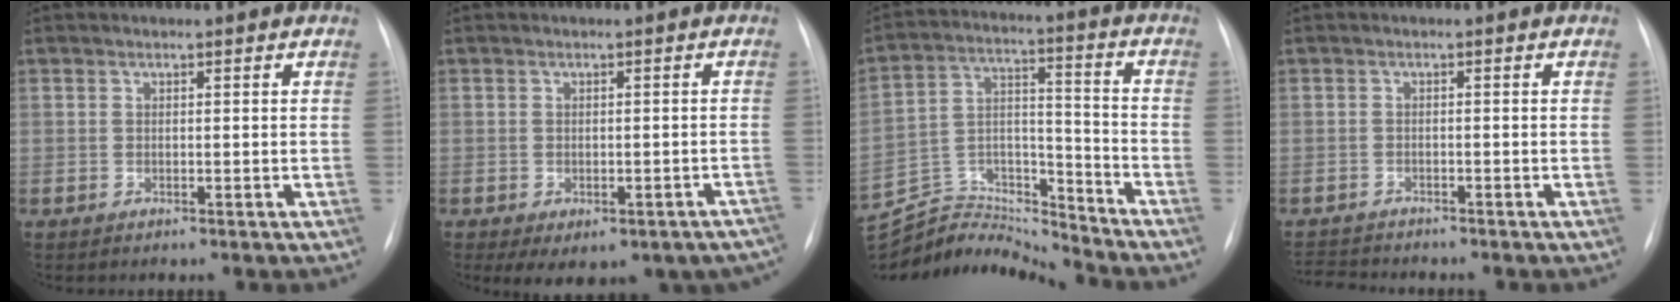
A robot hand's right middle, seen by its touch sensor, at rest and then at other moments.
{"total": 8.1, "force": [-5.5, 3.3, 4.9], "torque": [-0.047, 0.017, -0.066]}
{"total": 15.8, "force": [-15.8, 0.7, 0.6], "torque": [-0.011, 0.048, -0.279]}
{"total": 4.0, "force": [-4.0, 0.4, 0.4], "torque": [-0.009, -0.015, -0.065]}